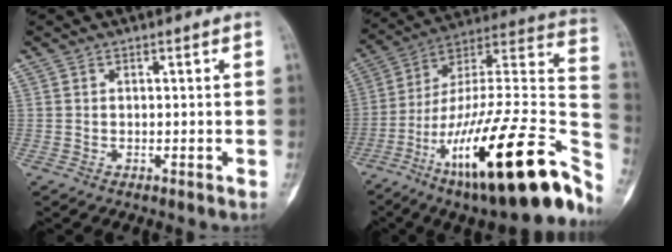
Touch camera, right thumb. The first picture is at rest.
{"total": 37.0, "force": [-17.5, 10.0, 31.1], "torque": [-0.411, 0.072, -0.274]}